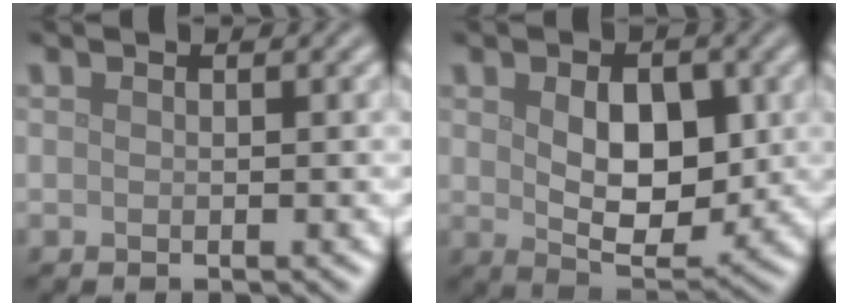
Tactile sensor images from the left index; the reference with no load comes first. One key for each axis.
{"total": 6.2, "fx": 0.6, "fy": 3.7, "fz": 4.9, "tx": -0.077, "ty": -0.010, "tz": 0.017}